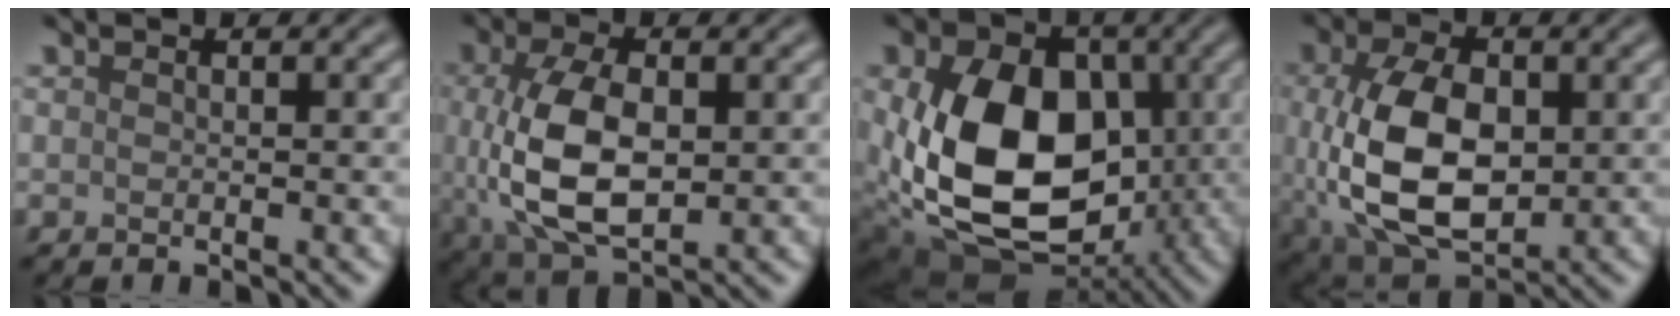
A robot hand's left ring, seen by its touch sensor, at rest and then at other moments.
{"total": 8.5, "force": [-0.2, 4.6, 7.1], "torque": [-0.155, -0.008, 0.001]}
{"total": 13.9, "force": [-0.8, 10.0, 9.7], "torque": [-0.190, -0.031, -0.013]}
{"total": 10.3, "force": [-0.6, 6.1, 8.3], "torque": [-0.174, -0.009, -0.009]}